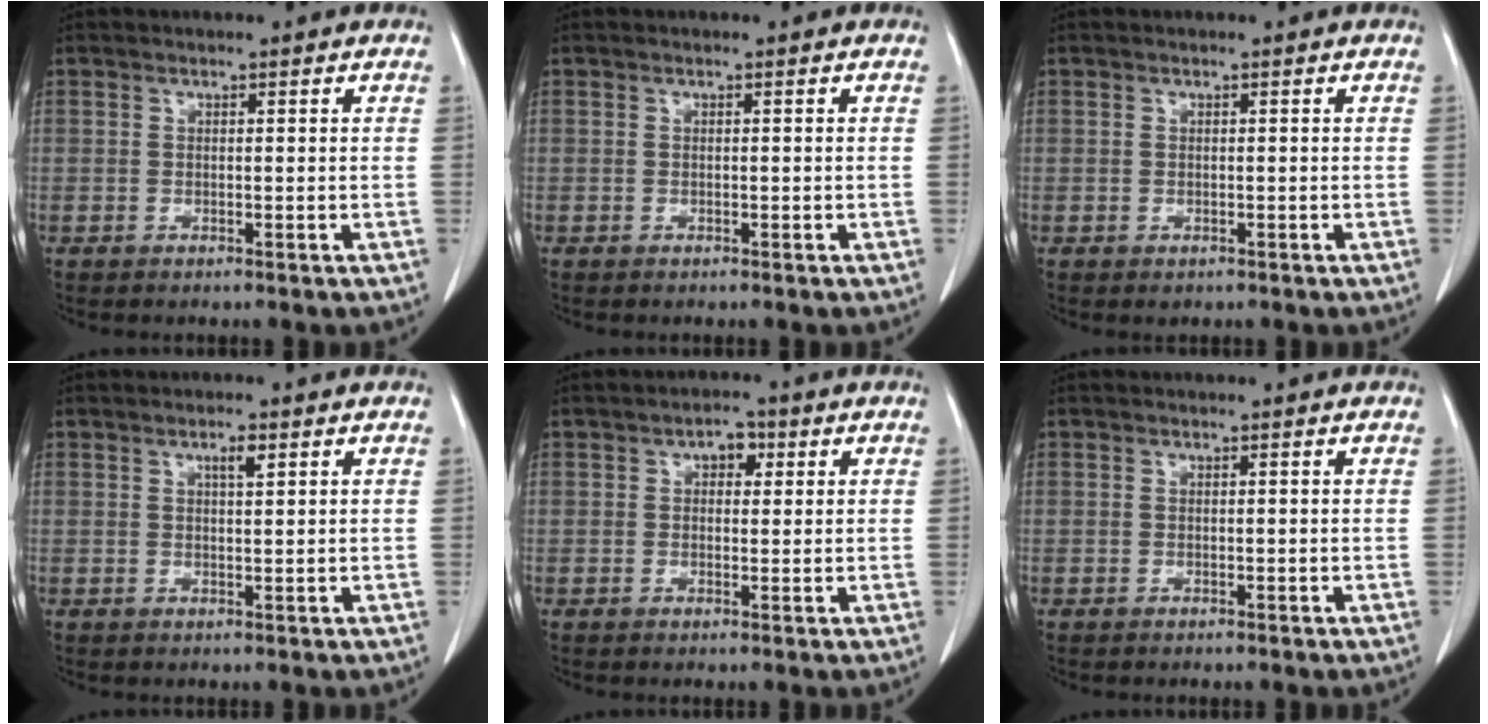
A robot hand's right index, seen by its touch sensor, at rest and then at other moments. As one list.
[{"total": 0.0}, {"total": 0.9, "force": [-0.5, 0.6, 0.4], "torque": [-0.004, 0.001, -0.004]}, {"total": 1.9, "force": [1.0, 0.4, 1.6], "torque": [-0.028, 0.000, 0.016]}, {"total": 2.8, "force": [1.1, 1.7, 2.0], "torque": [-0.025, 0.010, 0.012]}, {"total": 0.0}]